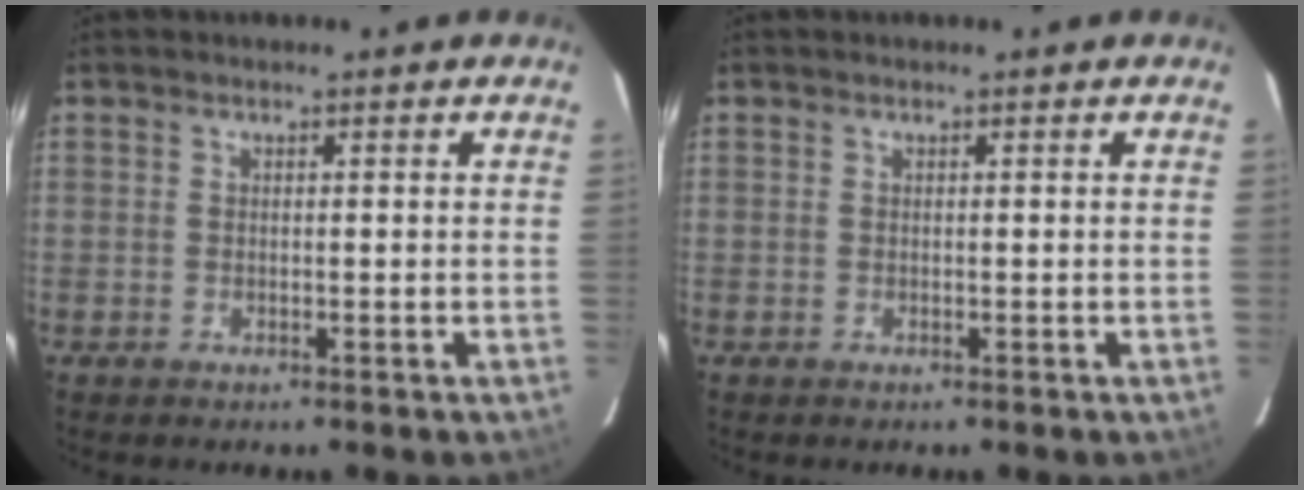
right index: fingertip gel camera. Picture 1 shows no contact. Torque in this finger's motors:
{"motor_torque": [0.00, 0.00, 0.01, 0.00]}